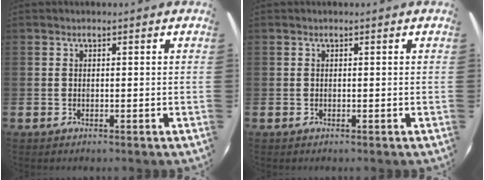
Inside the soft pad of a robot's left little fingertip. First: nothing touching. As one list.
[{"total": 0.0}]